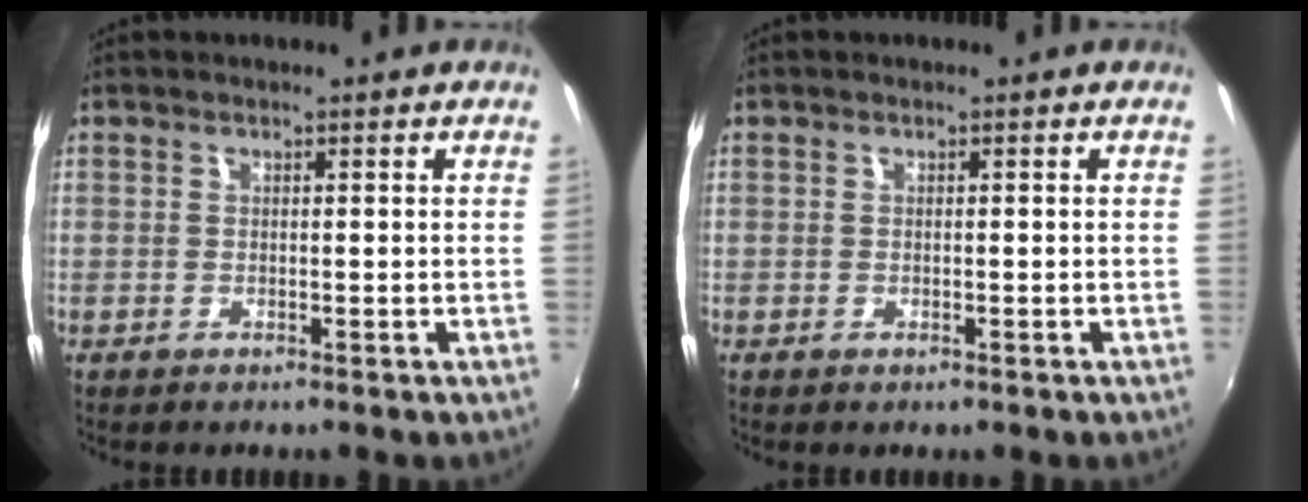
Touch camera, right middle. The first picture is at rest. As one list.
[{"total": 0.0}]